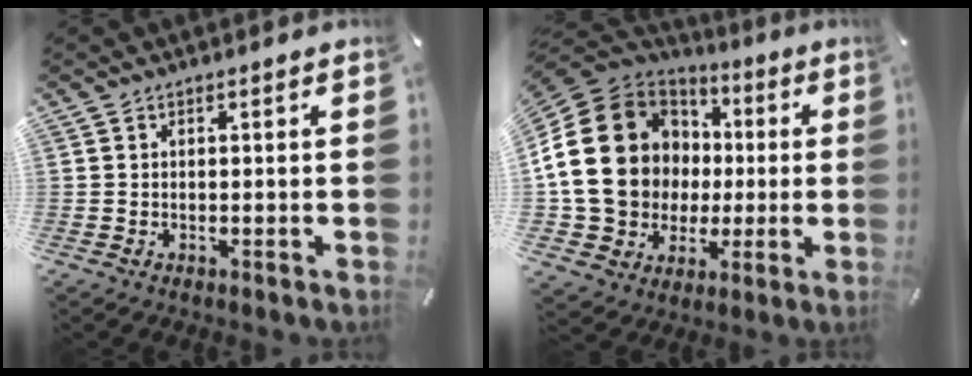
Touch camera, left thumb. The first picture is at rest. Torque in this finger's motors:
{"motor_torque": [0.64, 2.05, 2.77, 0.00, 0.42]}